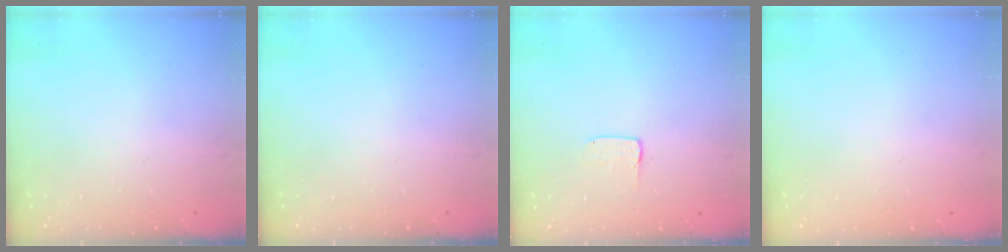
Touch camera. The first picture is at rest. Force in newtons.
{"total": 0.0}
{"total": 2.0, "press": 2.0, "slide": 0.0}
{"total": 0.0}